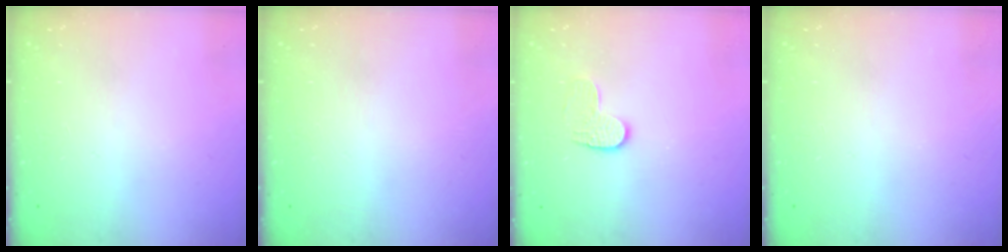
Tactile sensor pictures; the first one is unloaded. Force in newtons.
{"total": 0.0}
{"total": 5.7, "press": 5.7, "slide": 0.5}
{"total": 0.0}